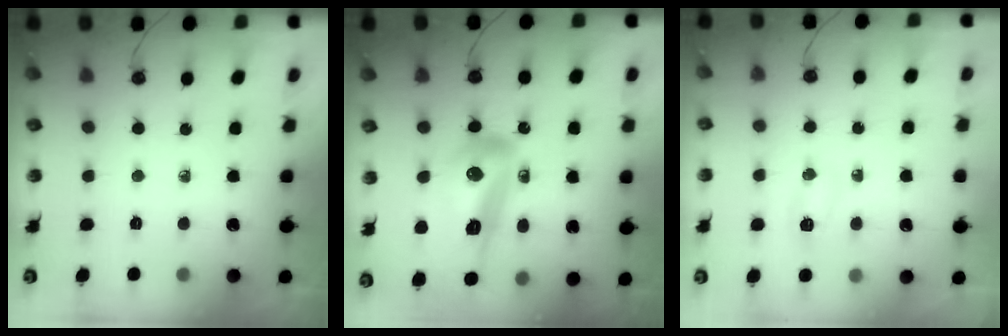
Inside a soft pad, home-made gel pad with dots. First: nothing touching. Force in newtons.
{"total": 18.3, "press": 18.1, "slide": 2.5}
{"total": 18.2, "press": 7.5, "slide": 16.6}